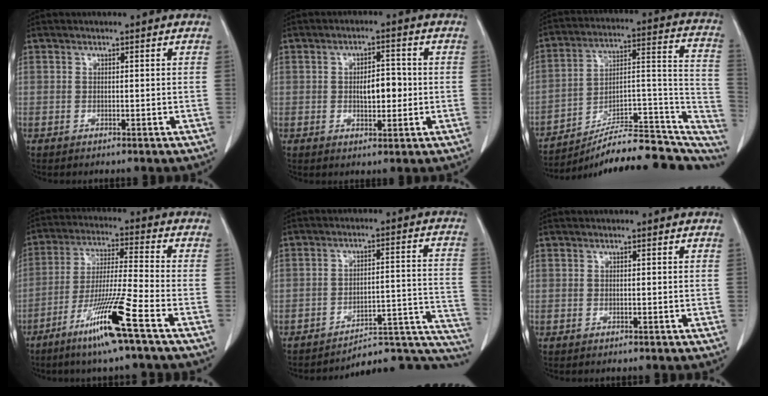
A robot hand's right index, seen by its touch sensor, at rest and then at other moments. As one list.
[{"total": 4.7, "force": [-0.2, 2.0, 4.2], "torque": [-0.067, 0.005, 0.000]}, {"total": 23.4, "force": [-19.4, 7.4, 10.8], "torque": [-0.088, 0.073, -0.269]}, {"total": 12.4, "force": [-6.9, -1.5, 10.2], "torque": [-0.196, -0.032, -0.134]}, {"total": 14.3, "force": [-13.2, 4.3, 3.6], "torque": [0.012, 0.082, -0.160]}, {"total": 0.0}]